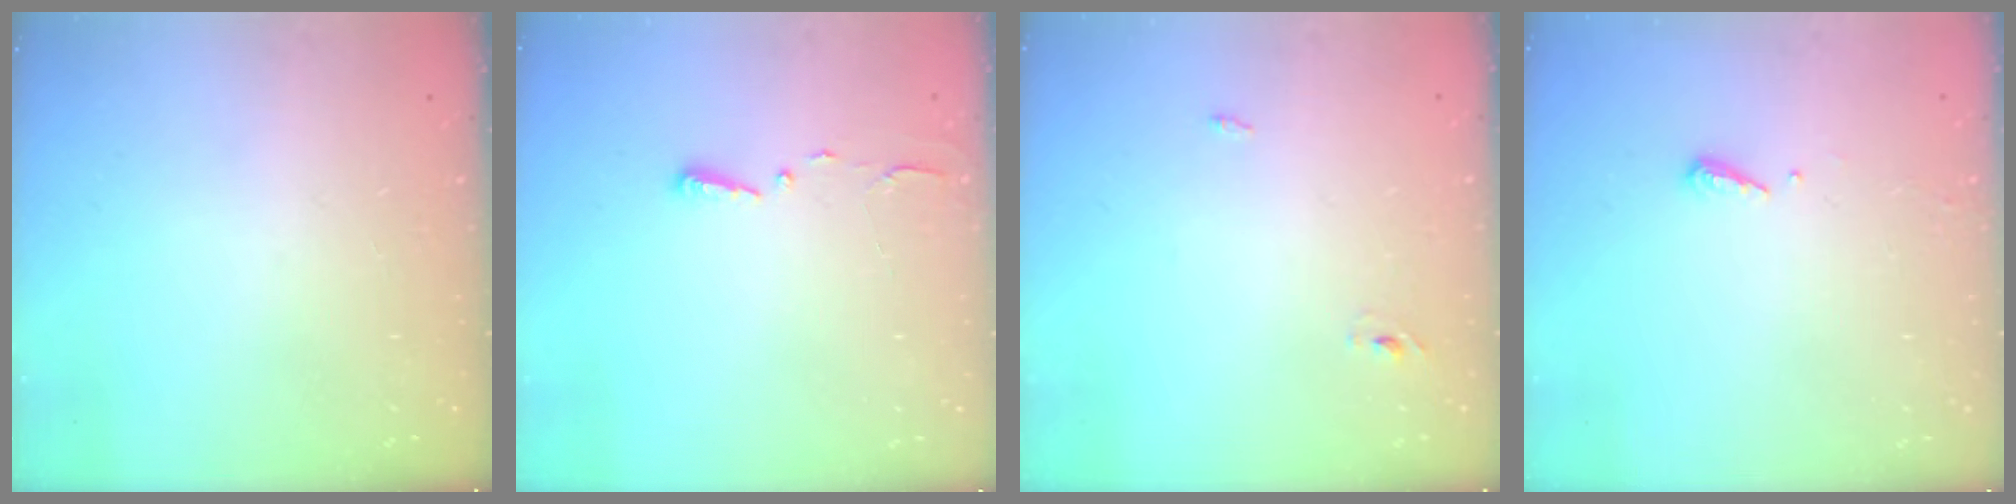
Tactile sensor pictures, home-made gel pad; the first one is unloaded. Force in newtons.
{"total": 2.7, "press": 2.7, "slide": 0.4}
{"total": 2.3, "press": 2.1, "slide": 1.0}
{"total": 5.3, "press": 5.3, "slide": 0.5}